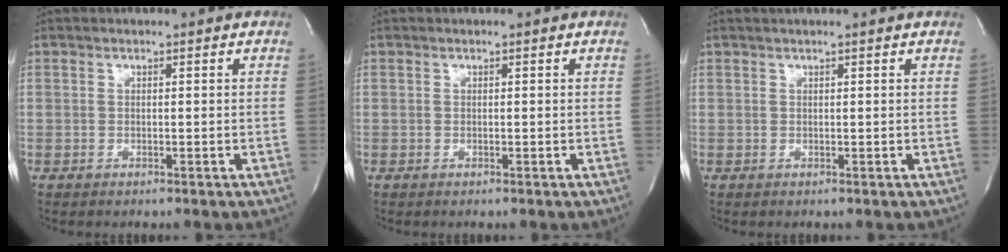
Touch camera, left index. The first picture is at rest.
{"total": 0.0}
{"total": 1.9, "force": [1.5, -0.4, 1.0], "torque": [-0.016, 0.017, 0.028]}